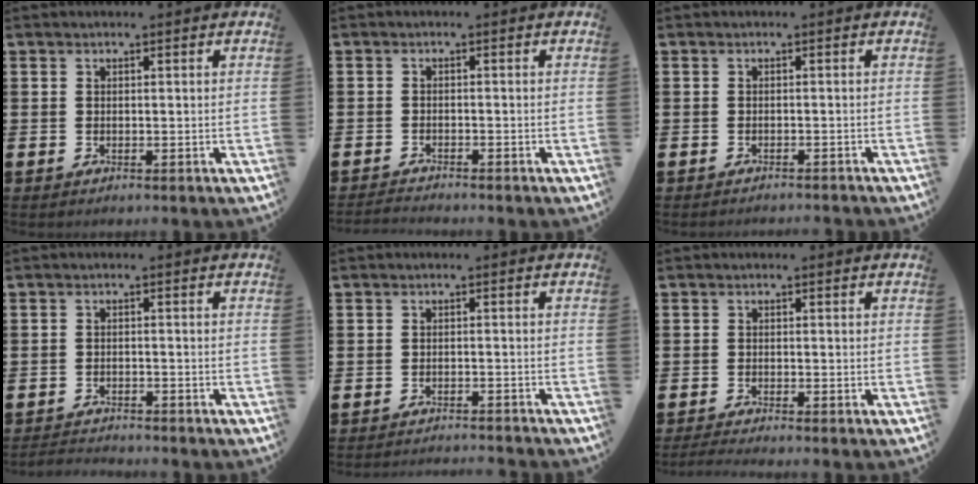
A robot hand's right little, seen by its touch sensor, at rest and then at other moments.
{"total": 1.1, "force": [-1.1, 0.0, 0.0], "torque": [-0.003, 0.000, -0.023]}
{"total": 0.7, "force": [-0.7, -0.1, 0.0], "torque": [0.008, -0.004, -0.016]}
{"total": 1.3, "force": [-1.3, -0.1, -0.2], "torque": [0.000, 0.005, -0.029]}
{"total": 1.4, "force": [-1.4, -0.2, -0.1], "torque": [0.000, 0.003, -0.028]}
{"total": 1.1, "force": [-0.9, 0.0, 0.6], "torque": [-0.009, -0.001, -0.016]}